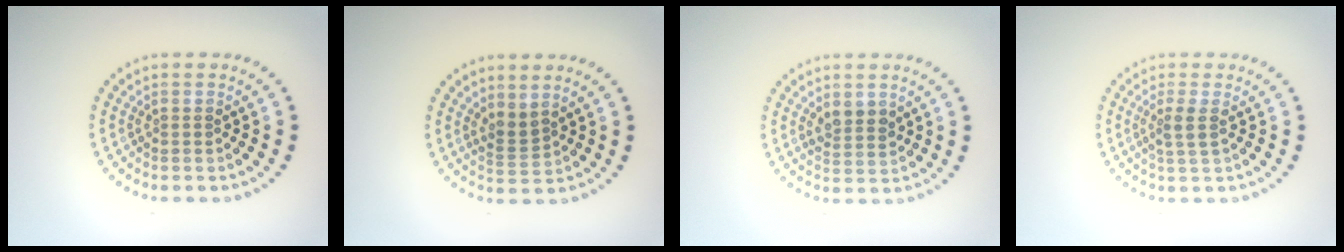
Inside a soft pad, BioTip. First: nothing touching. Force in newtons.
{"total": 1.9, "press": 1.3, "slide": 1.3}
{"total": 2.1, "press": 1.9, "slide": 1.0}
{"total": 1.6, "press": 1.4, "slide": 0.9}